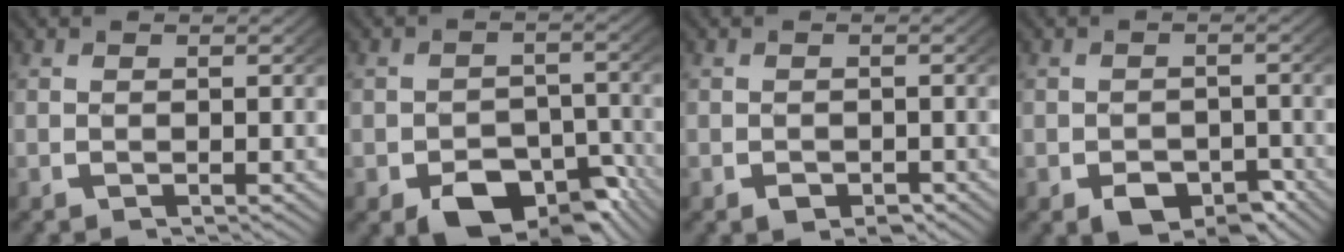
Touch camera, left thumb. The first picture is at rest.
{"total": 9.0, "force": [-5.3, 5.4, 4.8], "torque": [-0.084, -0.050, -0.068]}
{"total": 1.7, "force": [-0.9, 1.1, 0.8], "torque": [-0.009, -0.012, -0.013]}
{"total": 4.9, "force": [-2.6, 3.2, 2.7], "torque": [-0.042, -0.033, -0.034]}